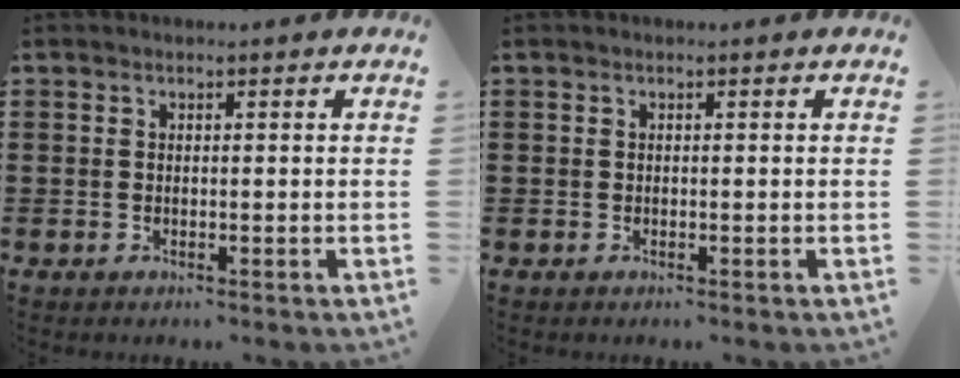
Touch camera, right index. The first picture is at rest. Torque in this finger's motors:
{"motor_torque": [-0.65, 1.27, 0.00, 0.00]}